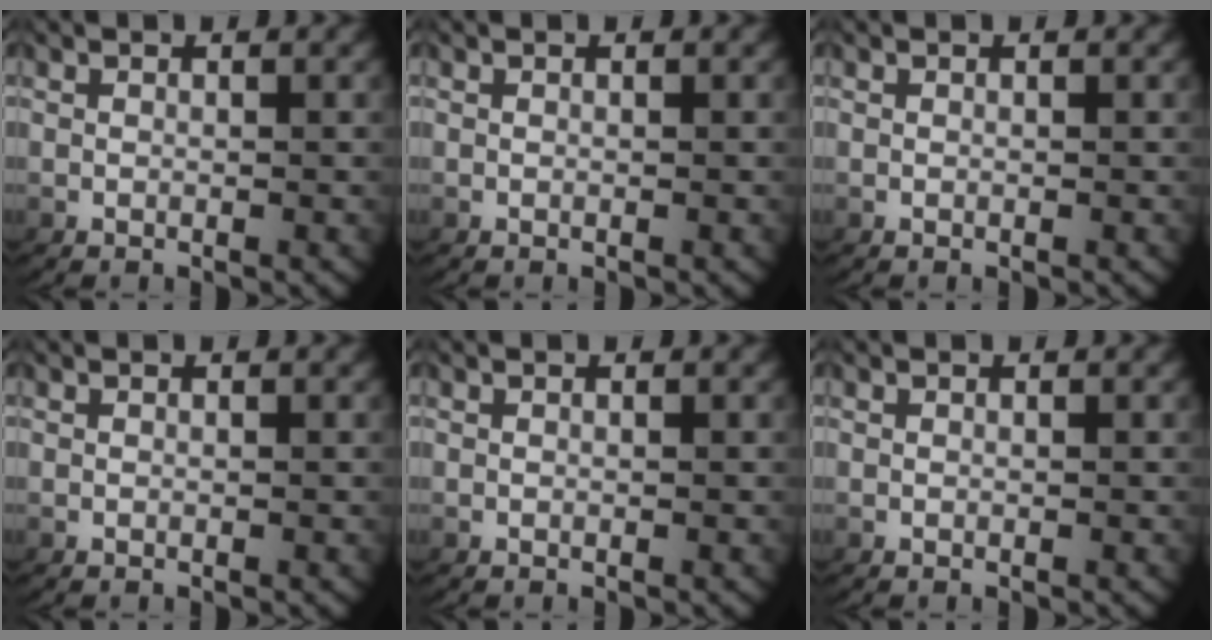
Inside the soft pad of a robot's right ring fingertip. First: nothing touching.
{"total": 0.0}
{"total": 0.0}
{"total": 0.0}
{"total": 0.0}
{"total": 0.0}